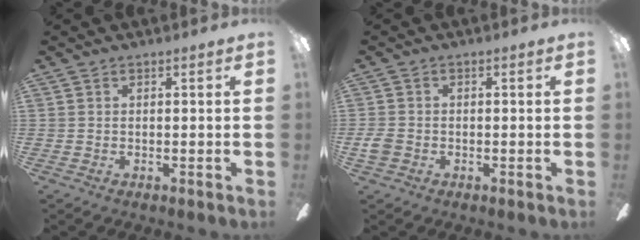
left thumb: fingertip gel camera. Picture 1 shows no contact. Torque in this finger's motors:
{"motor_torque": [-0.18, 0.22, 0.25, -0.28, 0.00]}